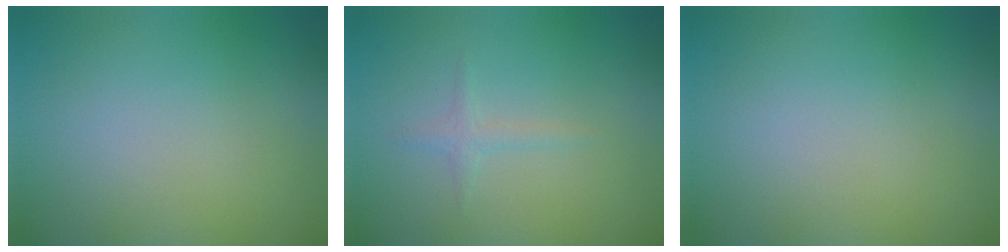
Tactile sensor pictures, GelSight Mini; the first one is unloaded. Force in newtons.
{"total": 1.0, "press": 1.0, "slide": 0.1}
{"total": 0.0}